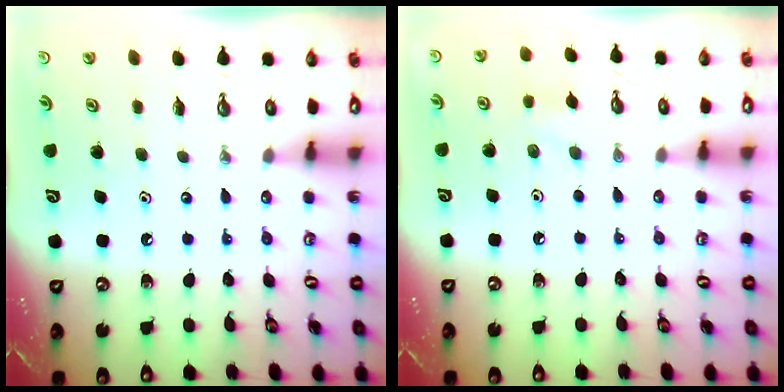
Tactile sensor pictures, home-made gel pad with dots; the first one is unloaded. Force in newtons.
{"total": 6.7, "press": 6.6, "slide": 0.8}